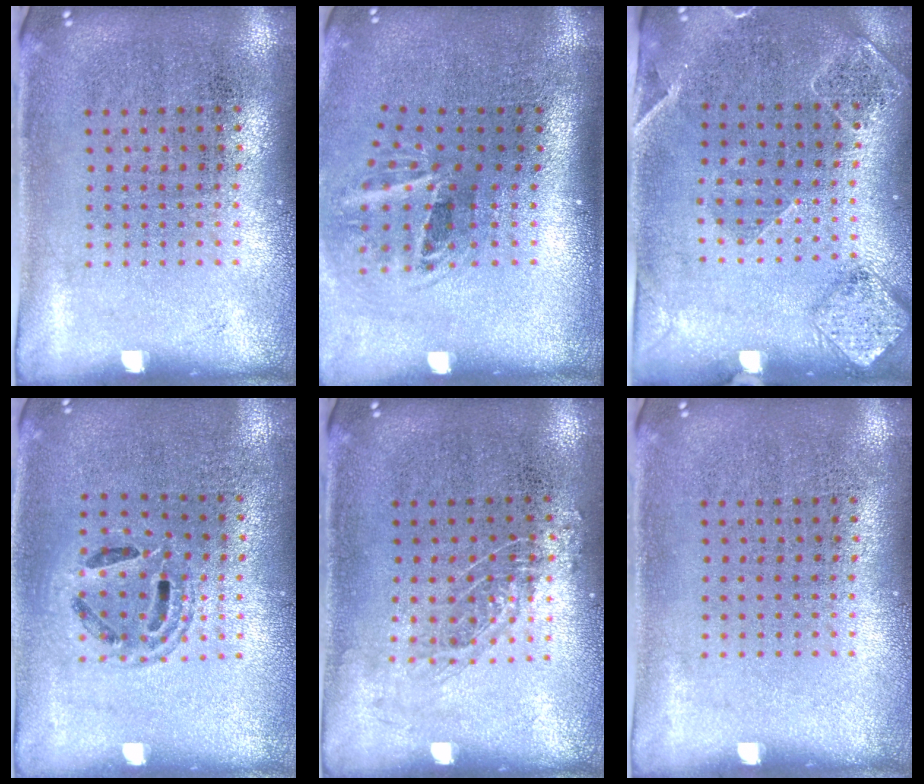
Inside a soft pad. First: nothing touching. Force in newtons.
{"total": 2.0, "press": 1.2, "slide": 1.6}
{"total": 1.6, "press": 1.6, "slide": 0.3}
{"total": 1.2, "press": 1.1, "slide": 0.4}
{"total": 0.8, "press": 0.8, "slide": 0.2}
{"total": 0.0}